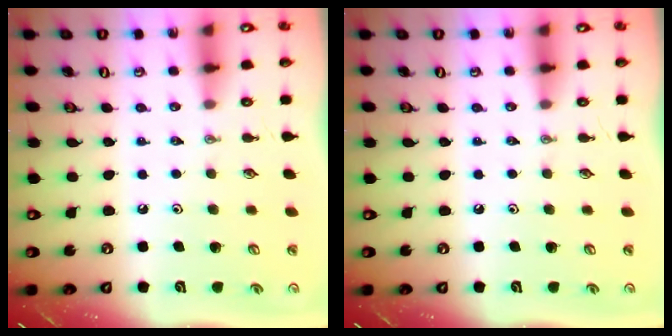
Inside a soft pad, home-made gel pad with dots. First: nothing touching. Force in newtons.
{"total": 0.0}